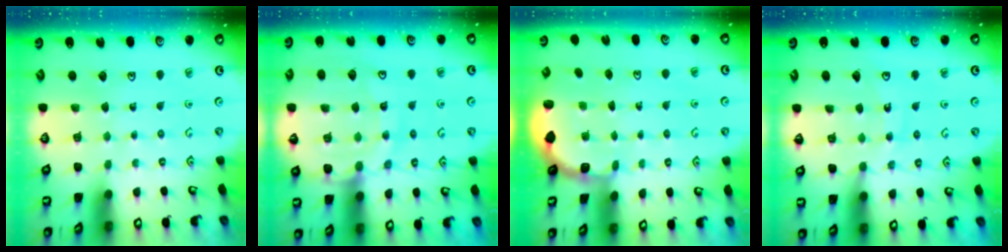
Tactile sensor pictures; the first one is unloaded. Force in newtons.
{"total": 13.7, "press": 13.6, "slide": 1.6}
{"total": 1.9, "press": 1.8, "slide": 0.7}
{"total": 10.3, "press": 10.3, "slide": 1.3}